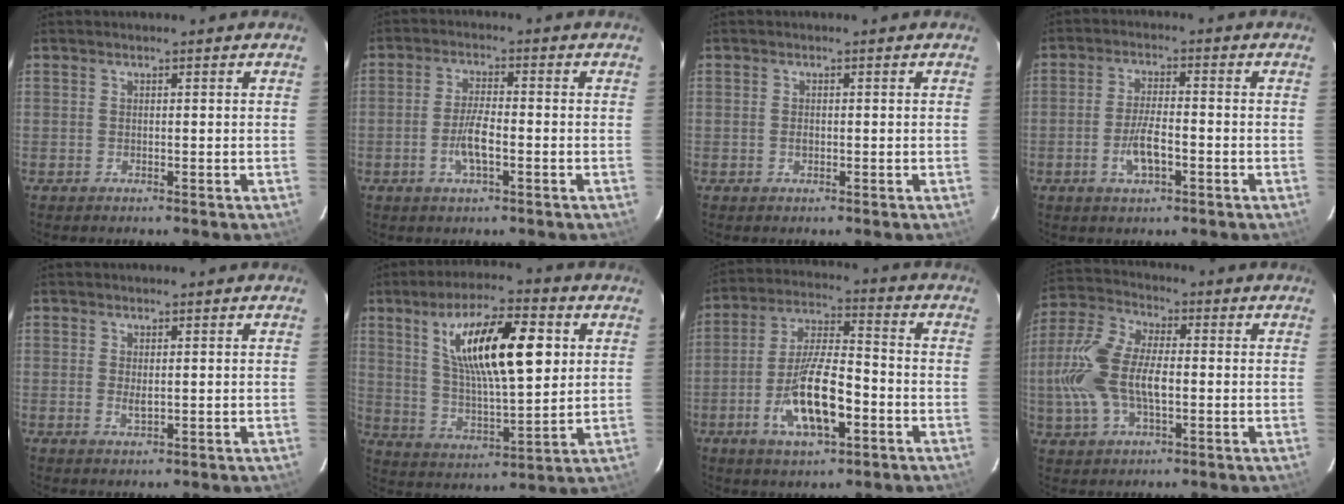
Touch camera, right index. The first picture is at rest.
{"total": 5.4, "force": [-1.9, 1.6, 4.8], "torque": [-0.096, -0.001, -0.037]}
{"total": 1.0, "force": [-0.2, 0.8, 0.6], "torque": [-0.010, 0.000, -0.004]}
{"total": 6.1, "force": [-2.4, 1.9, 5.2], "torque": [-0.104, -0.003, -0.042]}
{"total": 1.8, "force": [0.1, 0.8, 1.6], "torque": [-0.030, -0.004, 0.003]}
{"total": 17.9, "force": [5.8, 5.5, 16.0], "torque": [-0.278, 0.012, 0.108]}
{"total": 13.7, "force": [-5.0, 4.5, 12.0], "torque": [-0.241, -0.006, -0.086]}
{"total": 14.3, "force": [-1.3, 7.3, 12.3], "torque": [-0.272, 0.012, -0.026]}